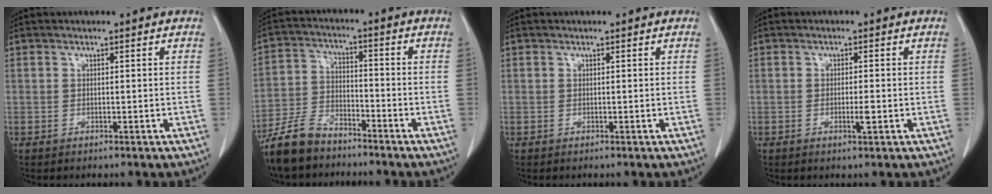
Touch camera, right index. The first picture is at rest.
{"total": 8.6, "force": [-7.2, 3.3, 3.3], "torque": [-0.079, -0.010, -0.142]}
{"total": 0.0}
{"total": 2.0, "force": [-0.6, 0.1, 1.9], "torque": [-0.036, -0.004, -0.010]}